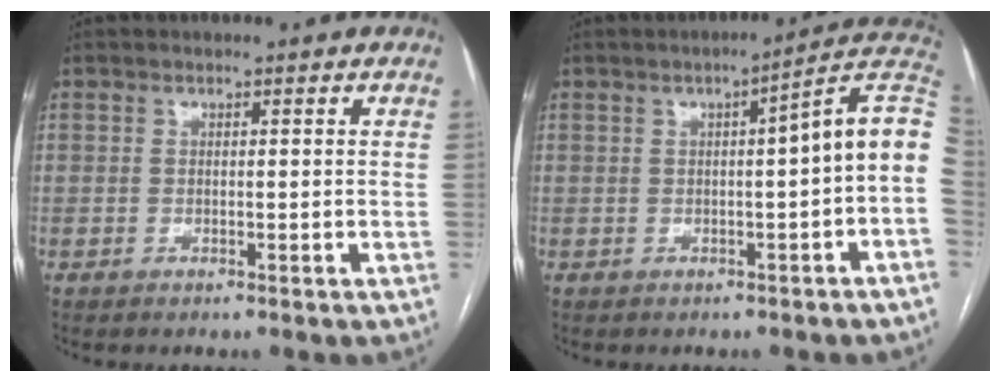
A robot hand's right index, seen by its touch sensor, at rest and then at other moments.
{"total": 9.4, "force": [0.1, 0.1, 9.4], "torque": [-0.116, 0.030, -0.006]}